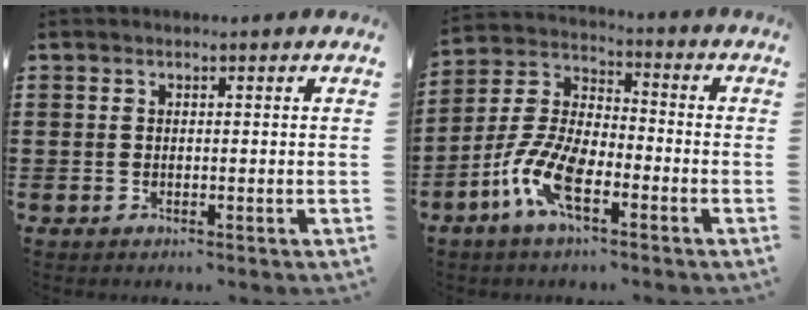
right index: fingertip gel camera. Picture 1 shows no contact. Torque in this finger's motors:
{"motor_torque": [2.14, 0.00, 0.93, 0.21]}